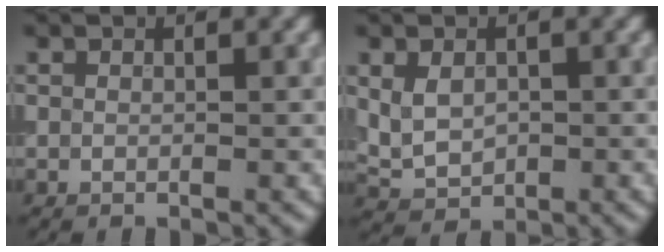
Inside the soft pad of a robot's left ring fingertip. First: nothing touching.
{"total": 3.2, "force": [0.1, 2.3, 2.1], "torque": [-0.045, -0.005, 0.004]}